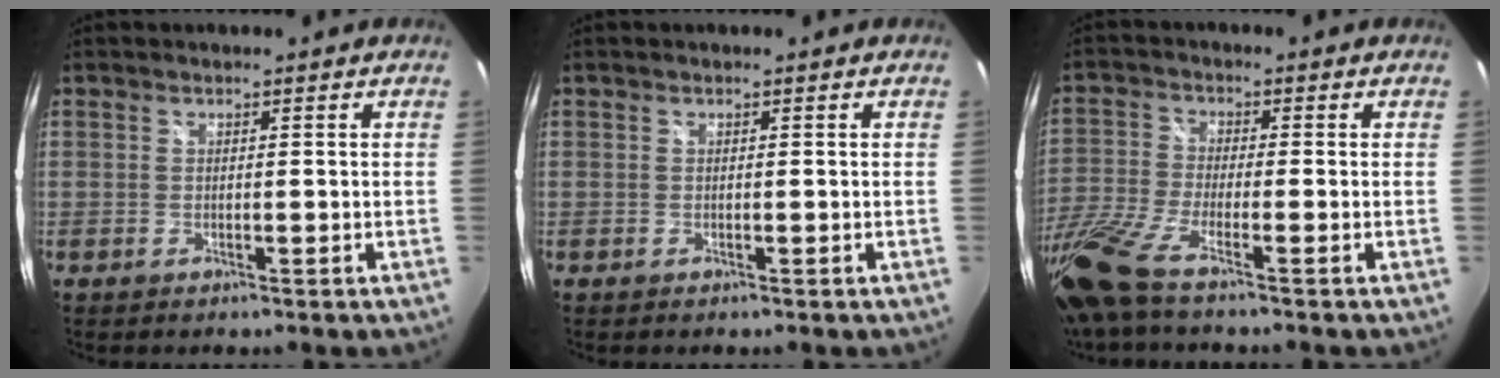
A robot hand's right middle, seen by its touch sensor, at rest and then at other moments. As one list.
[{"total": 0.0}, {"total": 11.6, "force": [-8.6, 0.7, 7.7], "torque": [-0.181, -0.038, -0.173]}]